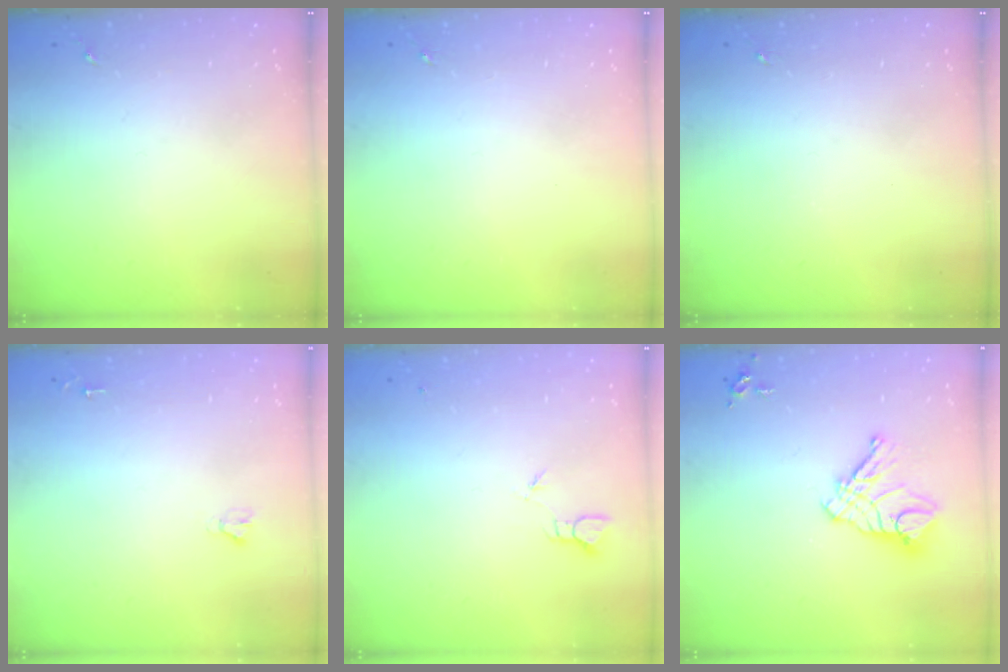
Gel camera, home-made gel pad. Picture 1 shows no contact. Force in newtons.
{"total": 0.0}
{"total": 0.0}
{"total": 1.8, "press": 1.8, "slide": 0.1}
{"total": 1.9, "press": 1.9, "slide": 0.1}
{"total": 12.0, "press": 11.9, "slide": 1.1}